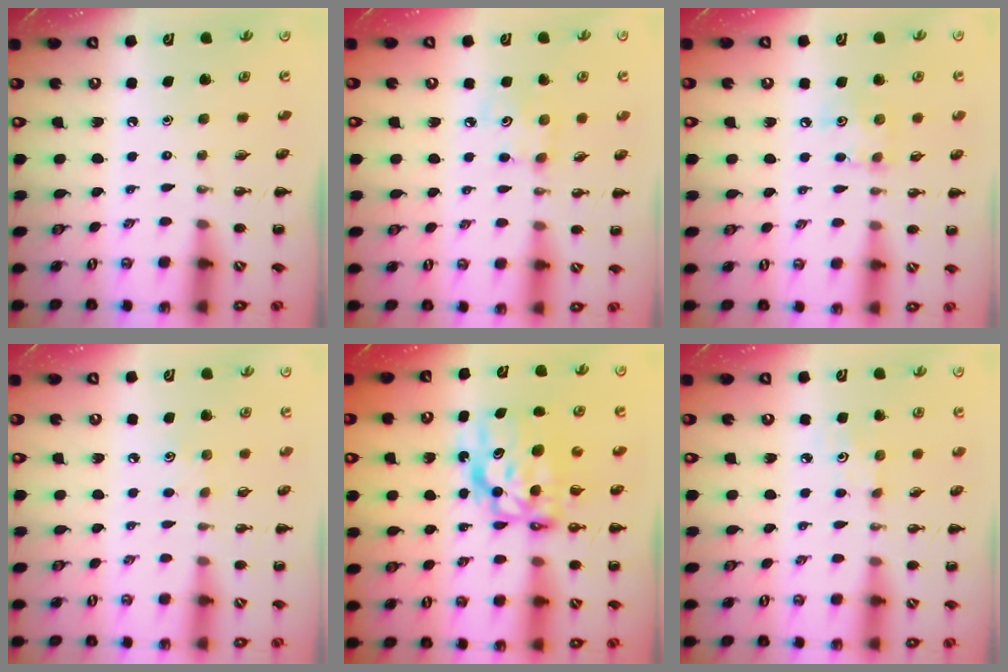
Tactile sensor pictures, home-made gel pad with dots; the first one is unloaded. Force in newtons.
{"total": 4.2, "press": 4.1, "slide": 0.9}
{"total": 6.0, "press": 6.0, "slide": 0.9}
{"total": 4.6, "press": 4.4, "slide": 1.3}
{"total": 9.1, "press": 8.9, "slide": 2.0}
{"total": 2.6, "press": 2.5, "slide": 0.7}